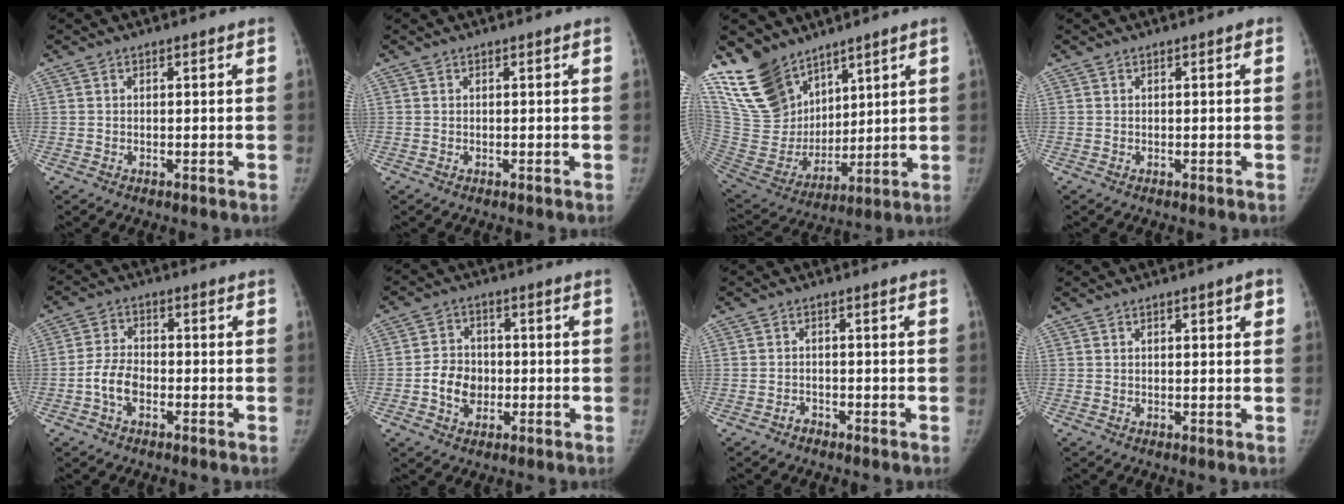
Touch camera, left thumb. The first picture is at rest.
{"total": 0.0}
{"total": 17.5, "force": [12.6, 10.0, 6.9], "torque": [-0.098, -0.060, 0.262]}
{"total": 0.0}
{"total": 5.2, "force": [-2.0, 3.2, 3.6], "torque": [-0.066, 0.020, -0.043]}
{"total": 6.7, "force": [-1.3, 5.6, 3.5], "torque": [-0.035, 0.014, -0.026]}
{"total": 1.4, "force": [-1.1, 0.8, 0.0], "torque": [0.001, 0.007, -0.023]}
{"total": 3.3, "force": [1.2, 1.1, 2.8], "torque": [-0.032, 0.001, 0.014]}